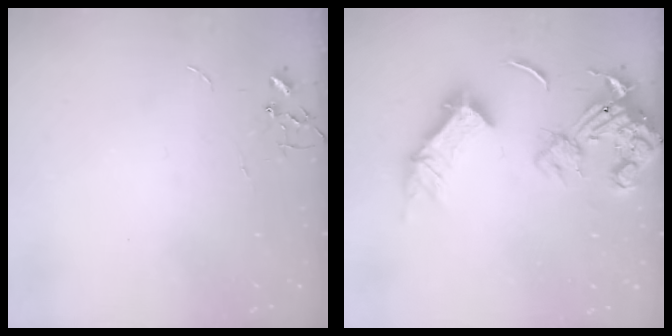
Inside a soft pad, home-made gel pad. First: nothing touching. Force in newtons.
{"total": 18.2, "press": 18.1, "slide": 2.1}